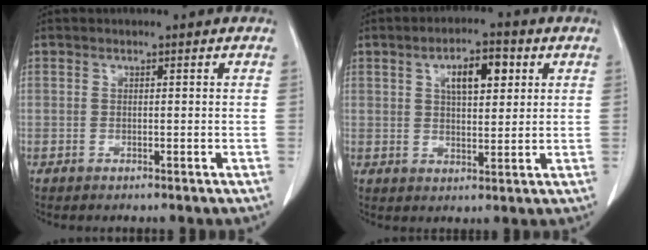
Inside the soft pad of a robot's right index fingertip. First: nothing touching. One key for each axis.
{"total": 6.7, "fx": 2.6, "fy": 2.6, "fz": 5.6, "tx": -0.093, "ty": 0.010, "tz": 0.042}